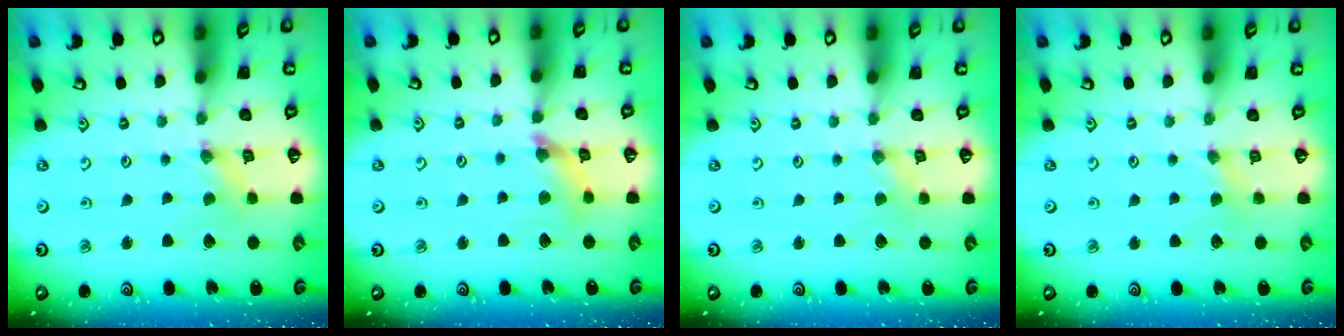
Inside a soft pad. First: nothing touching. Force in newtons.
{"total": 6.8, "press": 6.7, "slide": 0.6}
{"total": 0.7, "press": 0.7, "slide": 0.2}
{"total": 1.9, "press": 1.8, "slide": 0.4}